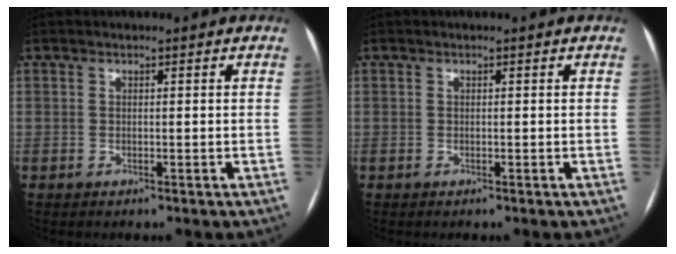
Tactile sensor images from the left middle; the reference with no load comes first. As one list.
[{"total": 0.0}]